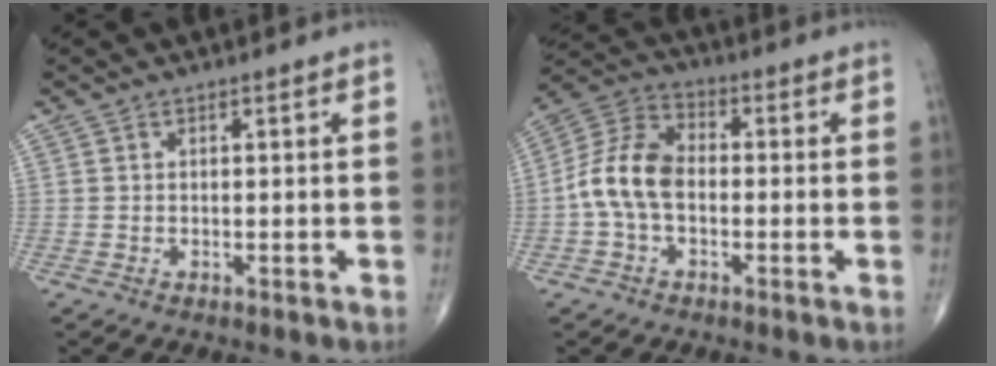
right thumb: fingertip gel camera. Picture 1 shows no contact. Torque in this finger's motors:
{"motor_torque": [1.33, 1.45, 0.77, -0.59, 0.10]}